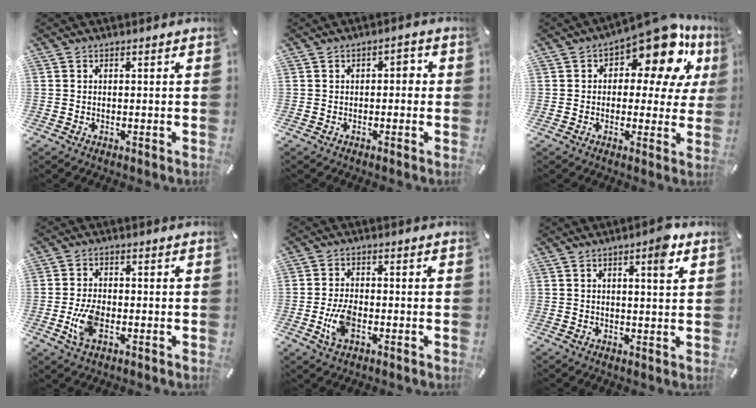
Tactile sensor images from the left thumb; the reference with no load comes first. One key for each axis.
{"total": 2.3, "fx": -0.4, "fy": 1.5, "fz": 1.7, "tx": -0.026, "ty": 0.009, "tz": -0.015}
{"total": 15.2, "fx": 9.0, "fy": 6.5, "fz": 10.4, "tx": -0.152, "ty": -0.065, "tz": 0.150}
{"total": 7.0, "fx": -1.9, "fy": 4.1, "fz": 5.4, "tx": -0.121, "ty": 0.002, "tz": -0.036}
{"total": 6.4, "fx": -1.9, "fy": 3.6, "fz": 5.0, "tx": -0.109, "ty": 0.003, "tz": -0.035}
{"total": 5.4, "fx": 2.6, "fy": 1.3, "fz": 4.6, "tx": -0.056, "ty": -0.011, "tz": 0.034}